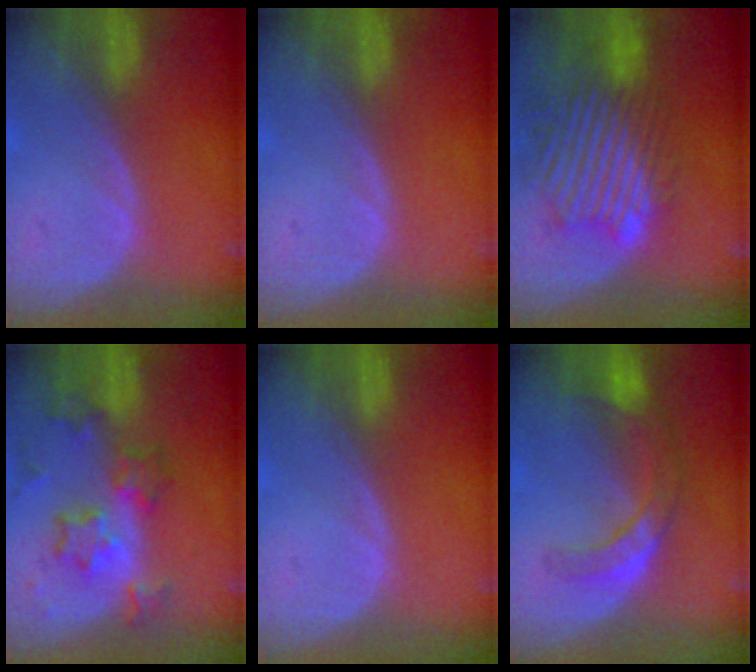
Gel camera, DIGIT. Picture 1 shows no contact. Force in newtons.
{"total": 0.0}
{"total": 11.5, "press": 10.5, "slide": 4.6}
{"total": 8.5, "press": 7.4, "slide": 4.1}
{"total": 0.0}
{"total": 7.5, "press": 6.7, "slide": 3.5}